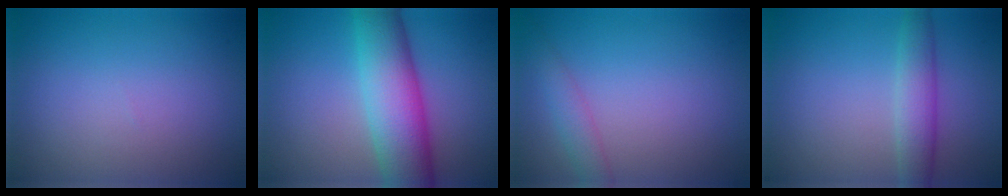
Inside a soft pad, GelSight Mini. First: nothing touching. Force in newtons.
{"total": 9.3, "press": 9.3, "slide": 0.4}
{"total": 2.1, "press": 2.1, "slide": 0.1}
{"total": 3.3, "press": 3.3, "slide": 0.1}